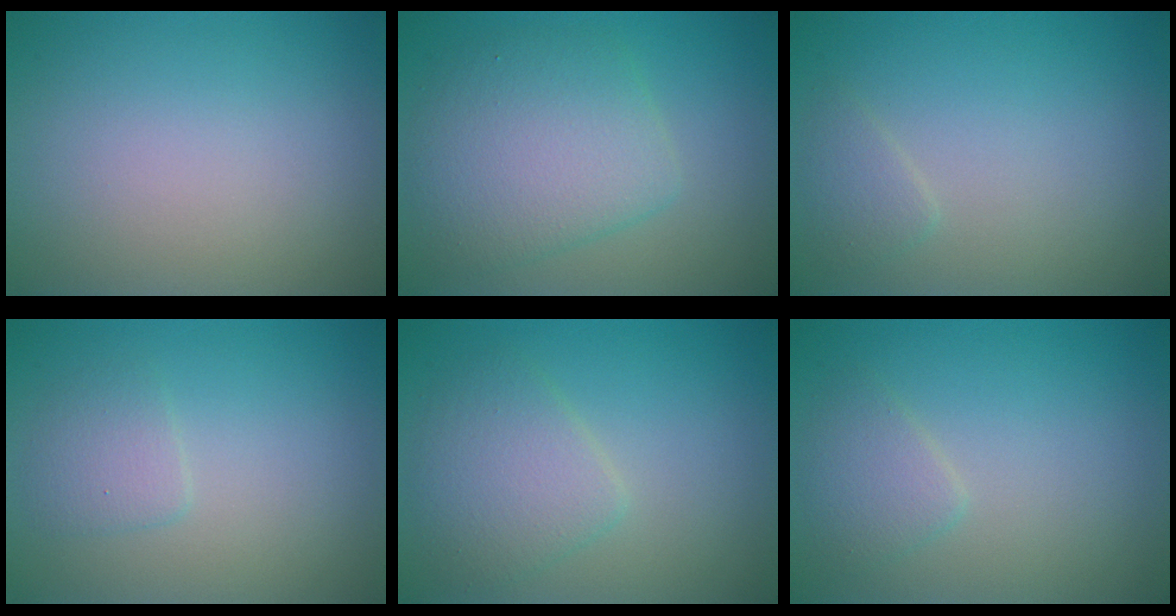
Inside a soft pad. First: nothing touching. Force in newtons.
{"total": 5.8, "press": 5.8, "slide": 0.2}
{"total": 1.3, "press": 1.3, "slide": 0.0}
{"total": 1.6, "press": 1.6, "slide": 0.1}
{"total": 3.6, "press": 3.6, "slide": 0.2}
{"total": 2.0, "press": 2.0, "slide": 0.1}